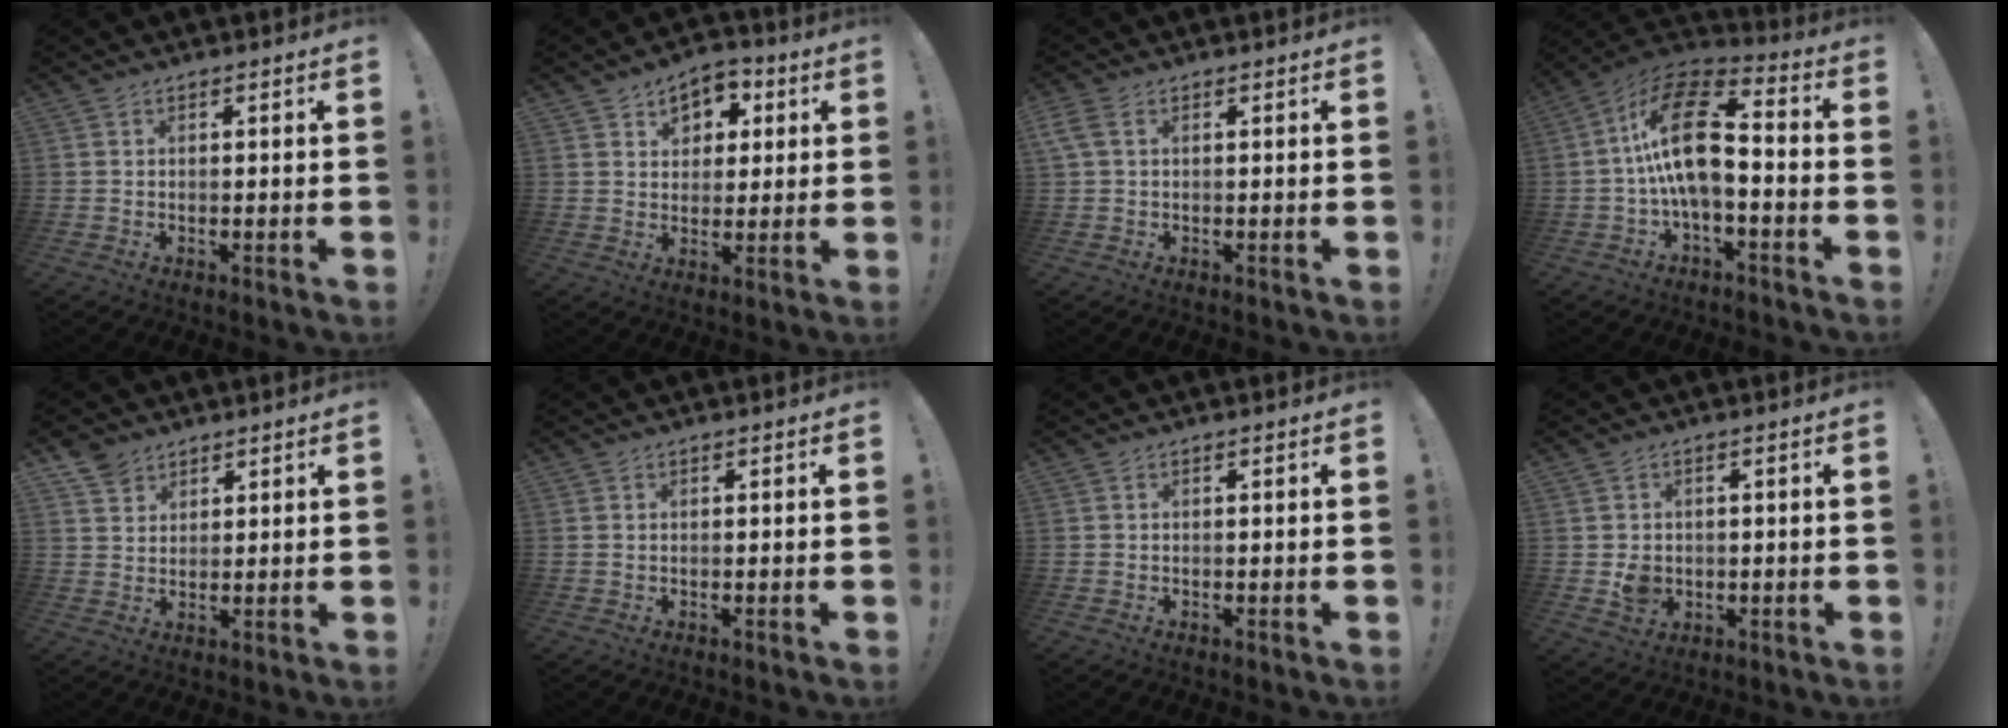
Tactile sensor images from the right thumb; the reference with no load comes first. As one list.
[{"total": 7.5, "force": [3.2, 6.1, 2.8], "torque": [-0.041, -0.013, 0.061]}, {"total": 3.0, "force": [1.0, 1.3, 2.5], "torque": [-0.050, 0.003, 0.022]}, {"total": 18.2, "force": [0.6, 8.6, 16.0], "torque": [-0.301, 0.010, 0.012]}, {"total": 5.3, "force": [3.9, 3.4, 0.8], "torque": [-0.010, -0.022, 0.075]}, {"total": 0.0}, {"total": 0.0}, {"total": 5.2, "force": [-0.3, 4.6, 2.4], "torque": [-0.025, 0.002, -0.003]}]